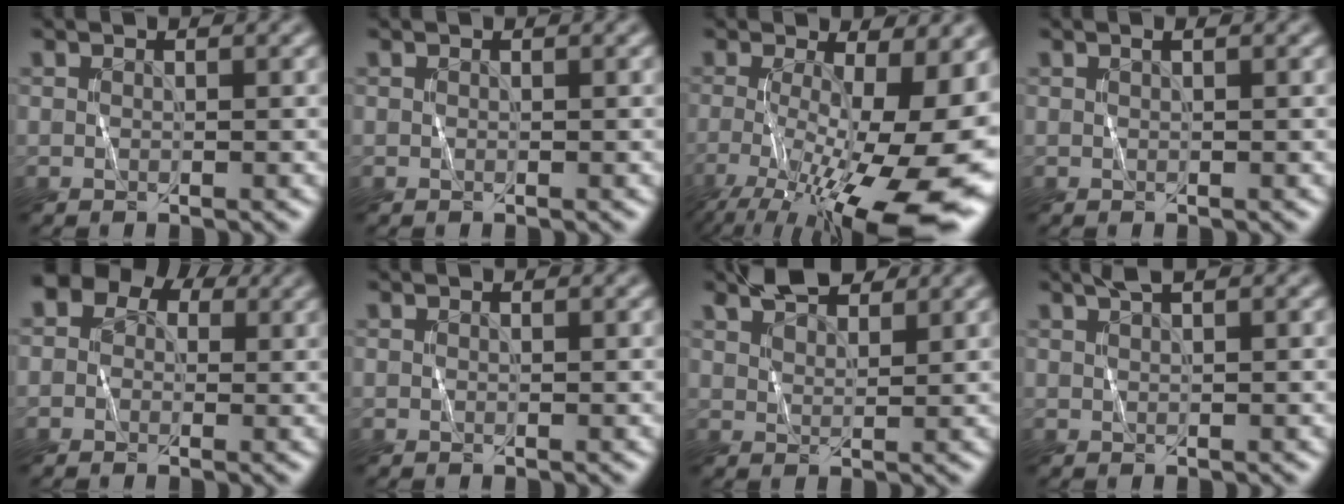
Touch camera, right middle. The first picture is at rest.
{"total": 0.0}
{"total": 15.4, "force": [-4.3, 5.3, 13.8], "torque": [-0.216, -0.032, -0.063]}
{"total": 0.5, "force": [0.3, 0.1, 0.5], "torque": [-0.009, 0.004, 0.004]}
{"total": 6.1, "force": [2.2, 5.0, 2.8], "torque": [-0.015, 0.030, -0.016]}
{"total": 0.0}
{"total": 4.2, "force": [3.6, 1.3, 1.8], "torque": [-0.033, 0.011, 0.063]}
{"total": 1.5, "force": [1.1, 0.3, 1.0], "torque": [-0.017, 0.002, 0.018]}